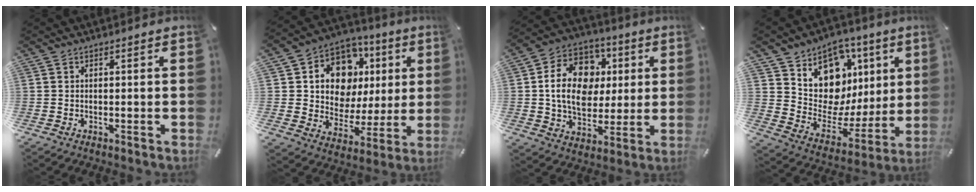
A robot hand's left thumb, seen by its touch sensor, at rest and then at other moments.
{"total": 12.8, "force": [4.2, 10.8, 5.5], "torque": [-0.089, -0.034, 0.086]}
{"total": 16.1, "force": [2.1, 12.8, 9.4], "torque": [-0.177, 0.012, 0.042]}
{"total": 13.3, "force": [5.3, 11.1, 4.8], "torque": [-0.063, -0.064, 0.099]}